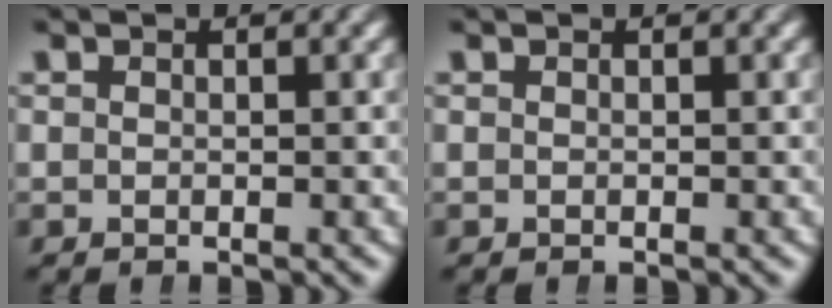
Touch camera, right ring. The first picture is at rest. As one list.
[{"total": 0.0}]